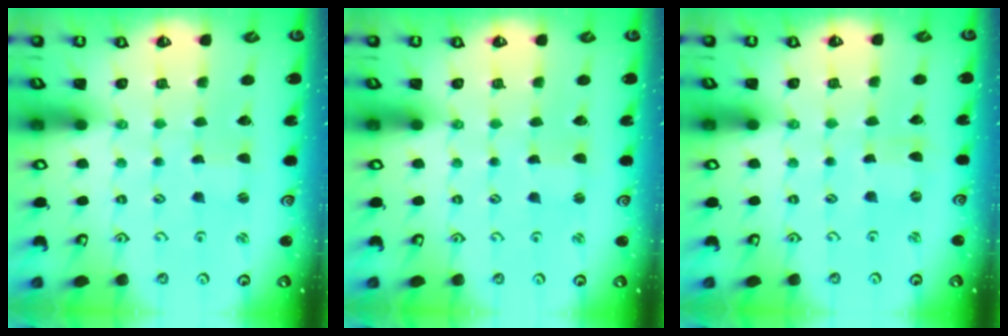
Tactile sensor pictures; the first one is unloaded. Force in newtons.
{"total": 1.4, "press": 1.4, "slide": 0.3}
{"total": 0.0}